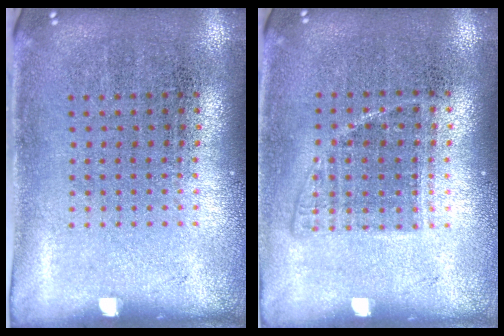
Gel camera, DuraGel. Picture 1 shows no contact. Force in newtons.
{"total": 1.0, "press": 0.9, "slide": 0.5}